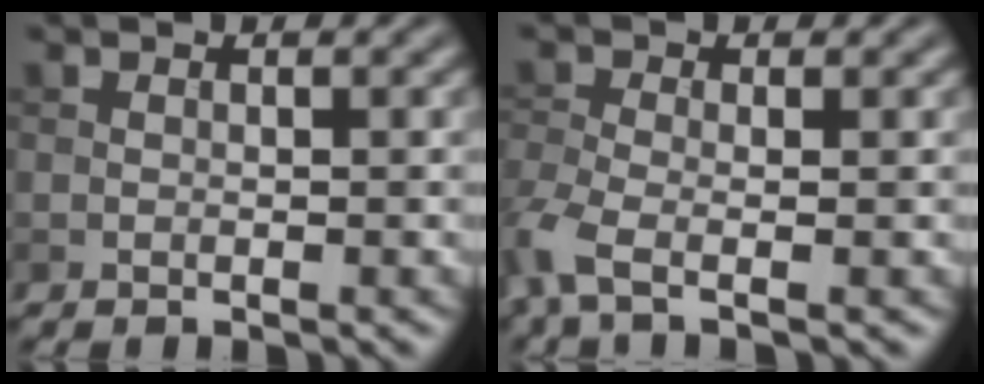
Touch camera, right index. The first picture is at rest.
{"total": 4.2, "force": [-2.1, 1.6, 3.2], "torque": [-0.087, -0.018, -0.053]}